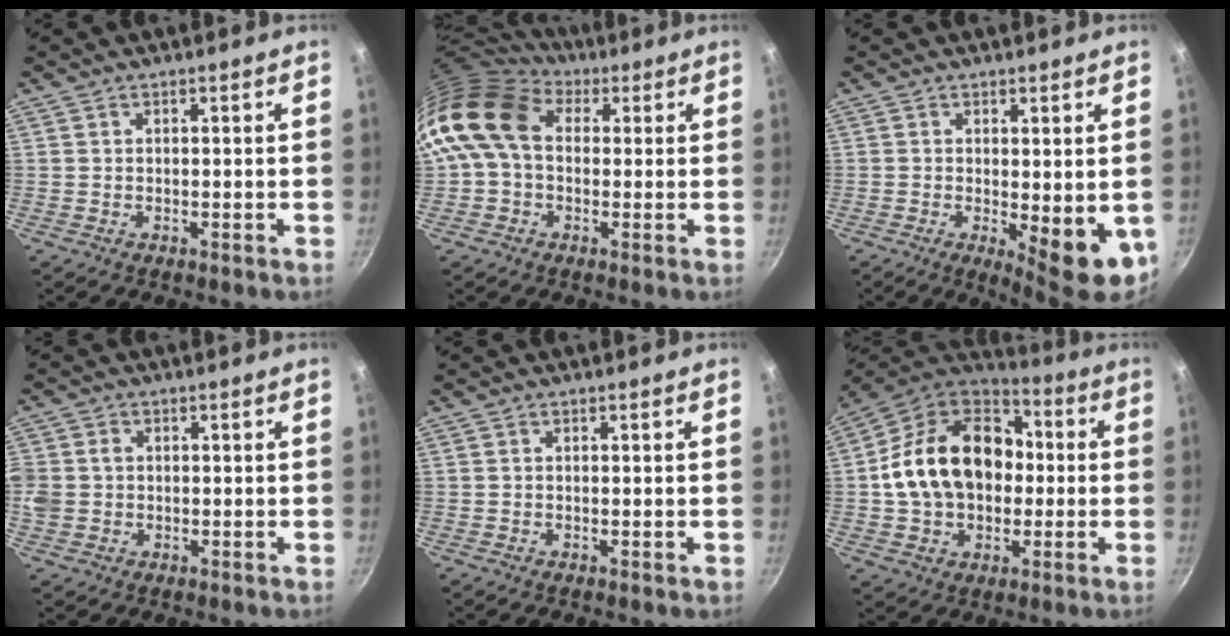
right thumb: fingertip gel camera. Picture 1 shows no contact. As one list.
[{"total": 12.8, "force": [2.4, 9.4, 8.3], "torque": [-0.132, 0.013, 0.022]}, {"total": 9.0, "force": [-1.3, 3.2, 8.4], "torque": [-0.098, -0.009, -0.005]}, {"total": 6.8, "force": [-0.2, 5.9, 3.4], "torque": [-0.079, 0.008, -0.008]}, {"total": 0.0}, {"total": 21.9, "force": [0.7, 16.1, 14.8], "torque": [-0.235, 0.044, 0.007]}]